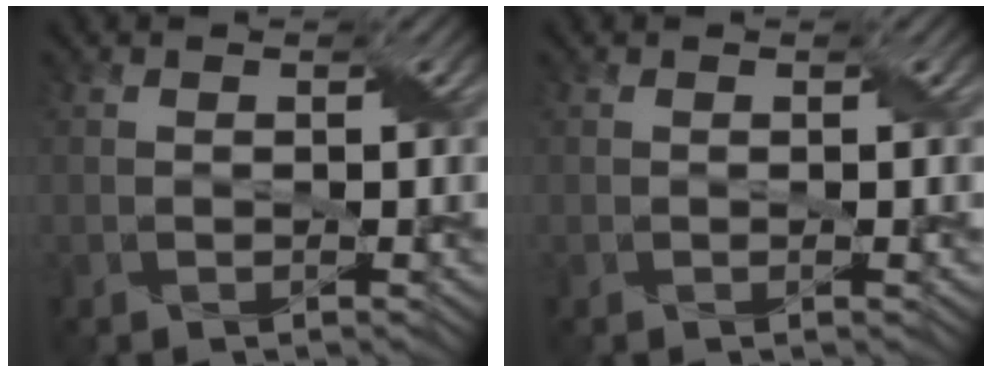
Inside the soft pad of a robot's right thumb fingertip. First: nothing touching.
{"total": 0.0}